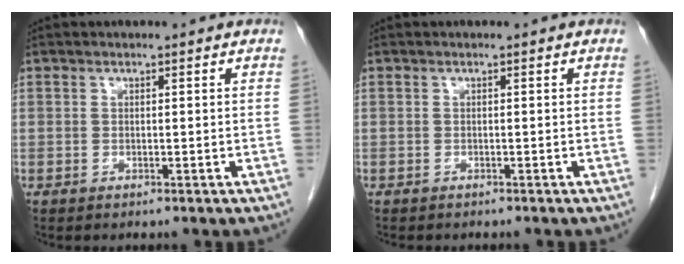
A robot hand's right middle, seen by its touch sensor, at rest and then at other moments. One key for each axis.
{"total": 1.7, "fx": -1.5, "fy": 0.6, "fz": 0.6, "tx": -0.014, "ty": -0.003, "tz": -0.017}